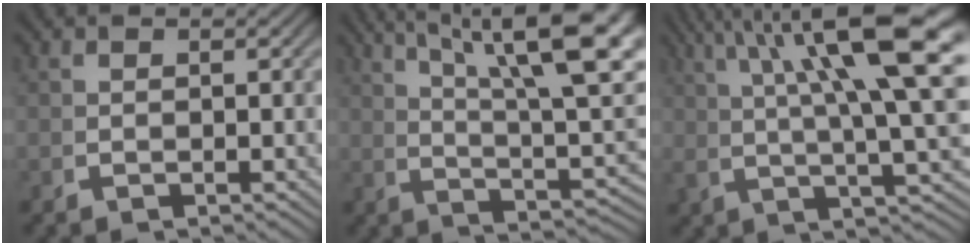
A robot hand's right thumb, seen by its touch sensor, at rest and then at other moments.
{"total": 12.4, "force": [3.5, 5.9, 10.3], "torque": [-0.132, -0.003, 0.061]}
{"total": 11.1, "force": [3.8, 3.8, 9.7], "torque": [-0.127, 0.011, 0.060]}